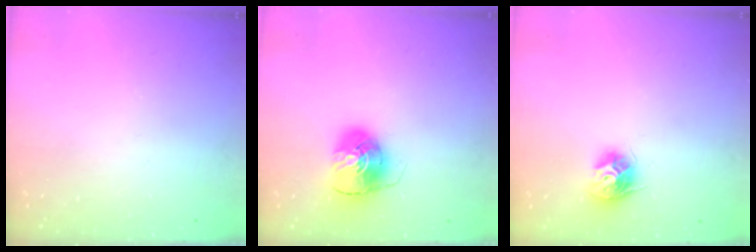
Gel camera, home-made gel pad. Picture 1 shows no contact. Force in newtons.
{"total": 8.0, "press": 8.0, "slide": 1.1}
{"total": 10.1, "press": 10.1, "slide": 0.3}